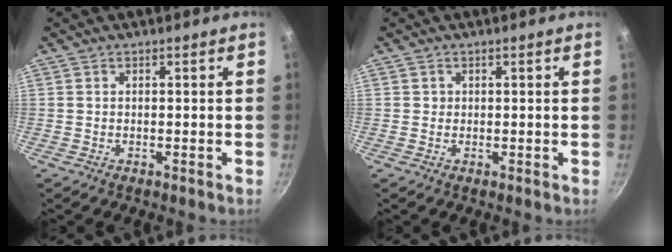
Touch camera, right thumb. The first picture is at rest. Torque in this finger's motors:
{"motor_torque": [0.02, -0.25, -0.19, 0.44, -0.03]}